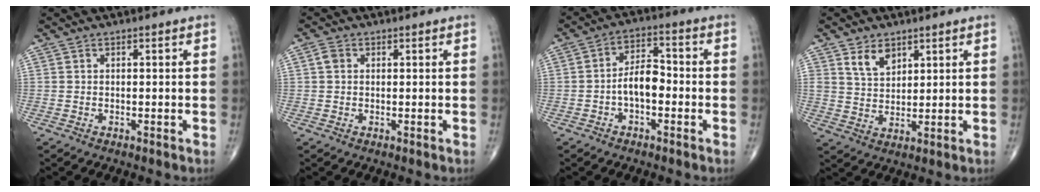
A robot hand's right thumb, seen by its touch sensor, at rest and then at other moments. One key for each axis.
{"total": 1.8, "fx": 0.4, "fy": 1.5, "fz": 1.0, "tx": -0.017, "ty": 0.004, "tz": 0.006}
{"total": 6.6, "fx": -1.5, "fy": 3.4, "fz": 5.4, "tx": -0.087, "ty": 0.028, "tz": -0.033}
{"total": 5.3, "fx": 3.2, "fy": 3.4, "fz": 2.6, "tx": -0.024, "ty": -0.025, "tz": 0.064}